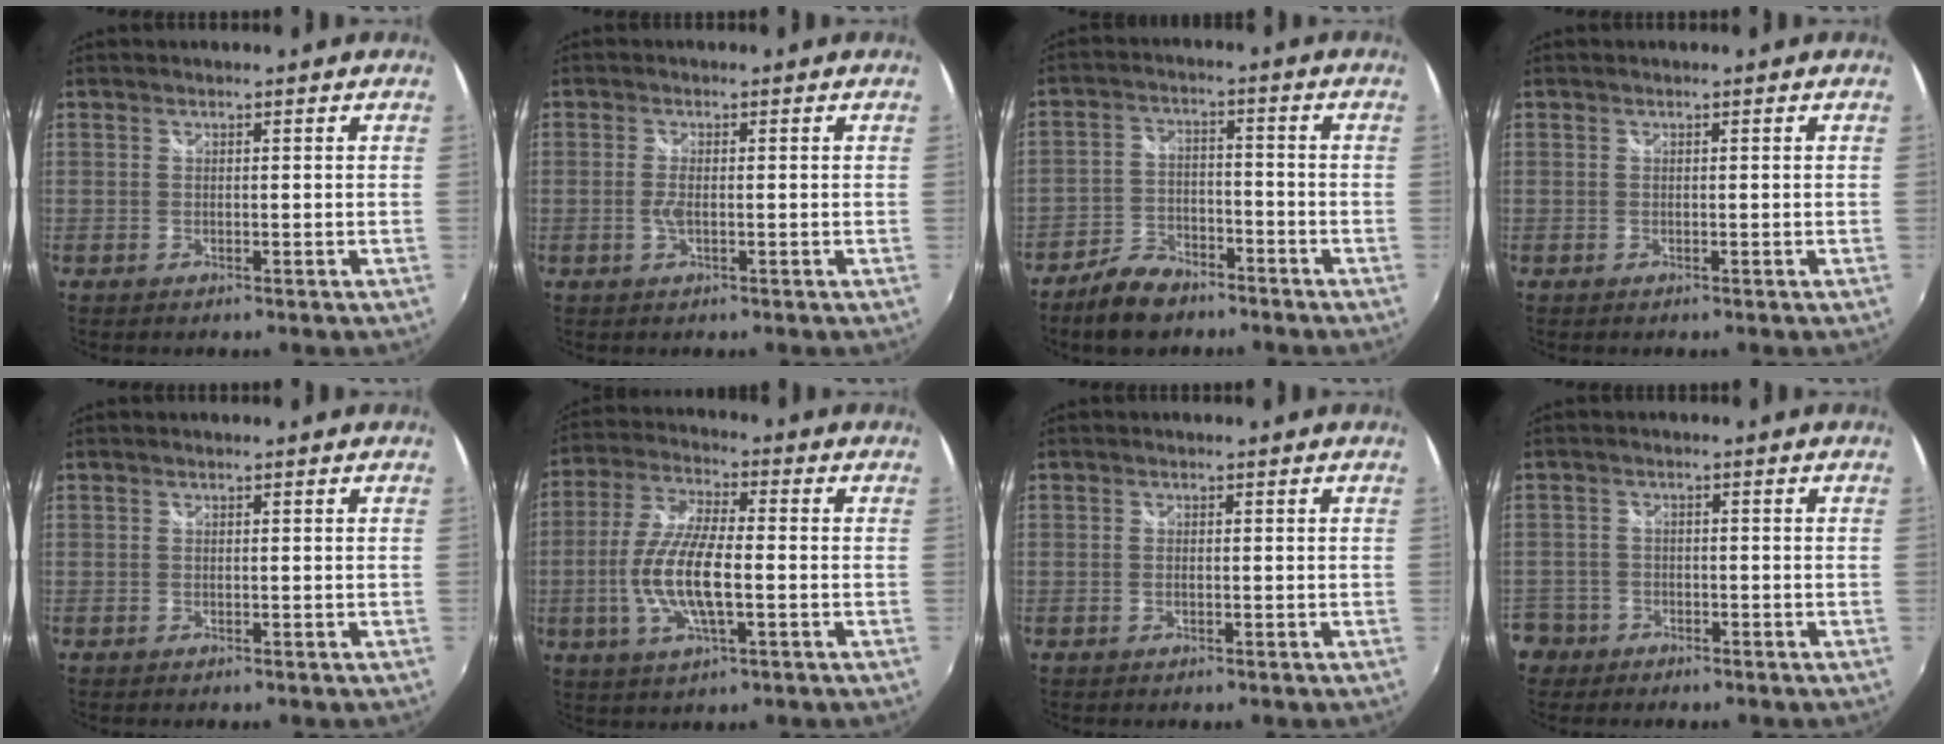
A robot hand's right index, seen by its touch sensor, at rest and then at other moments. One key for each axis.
{"total": 2.2, "fx": -0.4, "fy": 0.5, "fz": 2.1, "tx": -0.043, "ty": -0.004, "tz": -0.007}
{"total": 8.3, "fx": -6.3, "fy": 4.0, "fz": 3.5, "tx": -0.091, "ty": 0.007, "tz": -0.108}
{"total": 0.0}
{"total": 0.0}
{"total": 12.1, "fx": -2.3, "fy": 3.8, "fz": 11.3, "tx": -0.234, "ty": -0.003, "tz": -0.045}
{"total": 0.7, "fx": -0.1, "fy": 0.4, "fz": 0.6, "tx": -0.015, "ty": -0.002, "tz": -0.005}
{"total": 5.9, "fx": -2.9, "fy": 5.1, "fz": 0.9, "tx": -0.040, "ty": 0.015, "tz": -0.052}